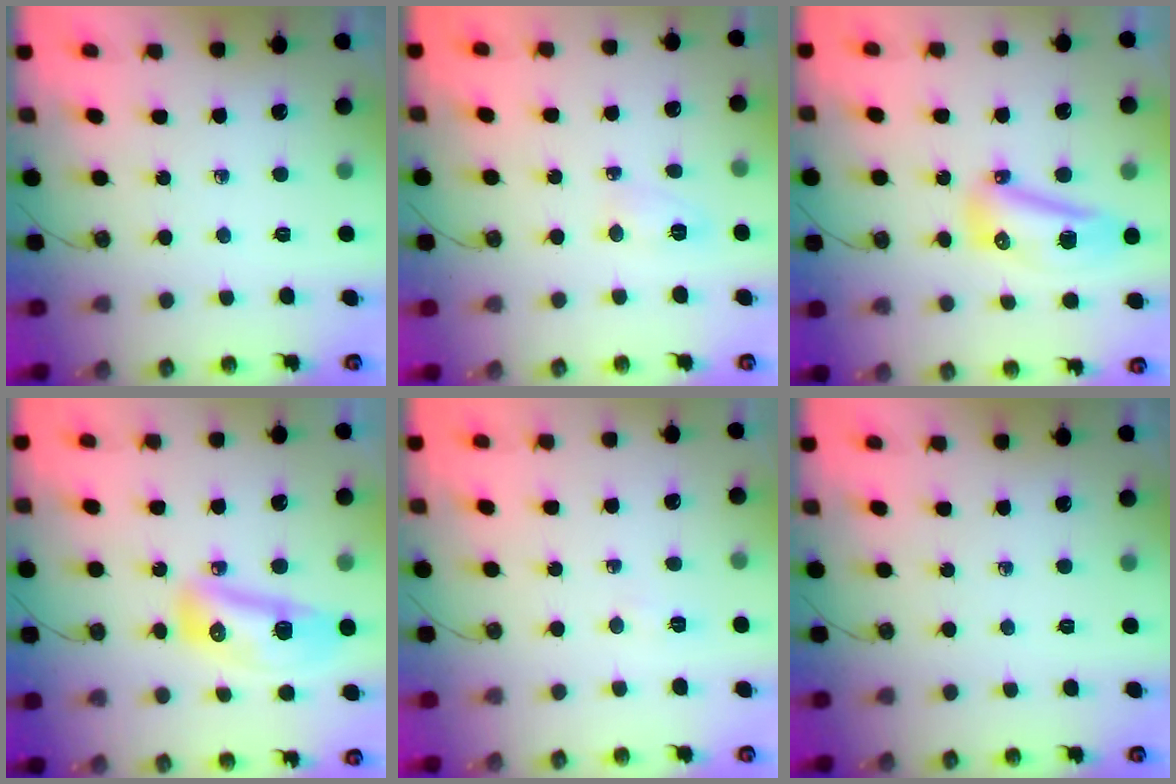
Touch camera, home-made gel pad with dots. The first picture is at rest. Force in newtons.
{"total": 5.1, "press": 5.1, "slide": 0.8}
{"total": 10.1, "press": 10.1, "slide": 1.2}
{"total": 10.7, "press": 10.6, "slide": 1.5}
{"total": 2.4, "press": 2.3, "slide": 0.7}
{"total": 0.0}